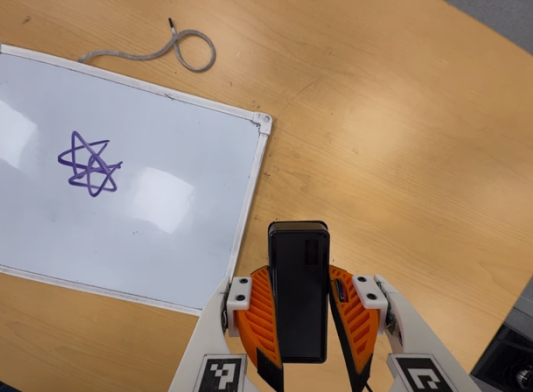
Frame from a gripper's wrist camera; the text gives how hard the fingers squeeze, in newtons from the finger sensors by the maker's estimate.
{"total": 10.7, "left": 8.6, "right": 12.8}